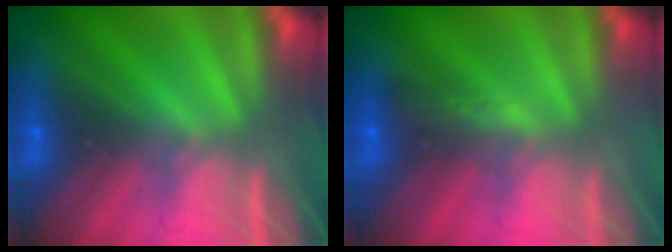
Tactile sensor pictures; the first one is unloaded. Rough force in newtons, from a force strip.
{"total": 2.9}